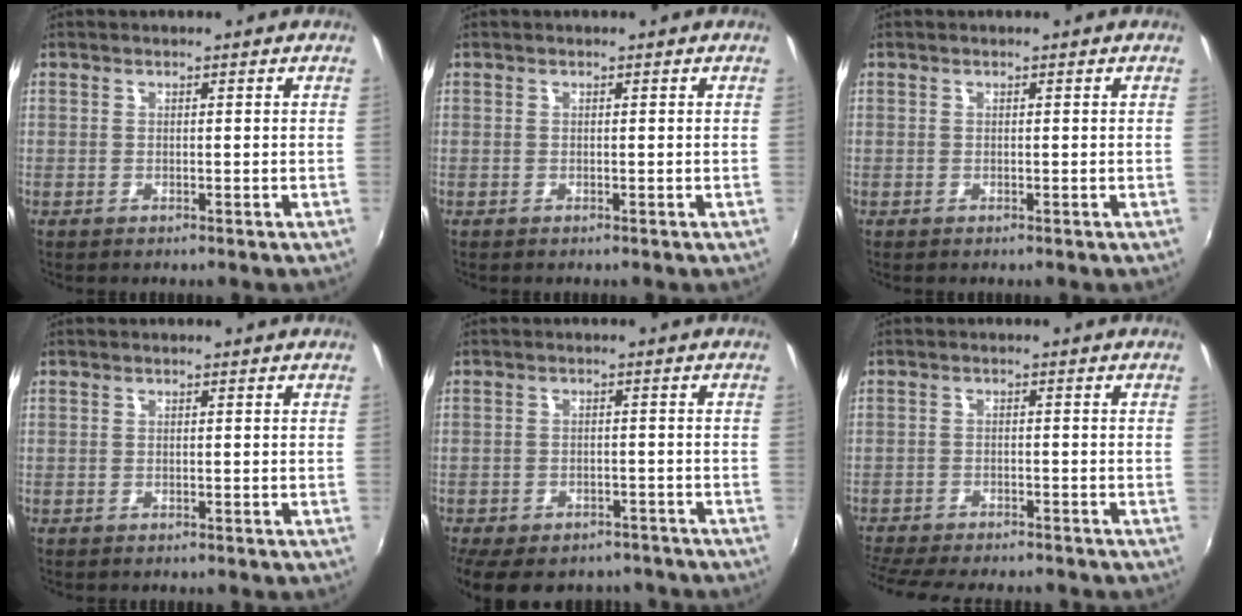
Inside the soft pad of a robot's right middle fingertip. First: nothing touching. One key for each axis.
{"total": 0.0}
{"total": 0.0}
{"total": 0.0}
{"total": 15.4, "fx": -12.1, "fy": 6.9, "fz": 6.6, "tx": -0.151, "ty": -0.017, "tz": -0.161}
{"total": 12.1, "fx": -10.7, "fy": 2.4, "fz": 5.1, "tx": -0.123, "ty": -0.024, "tz": -0.168}